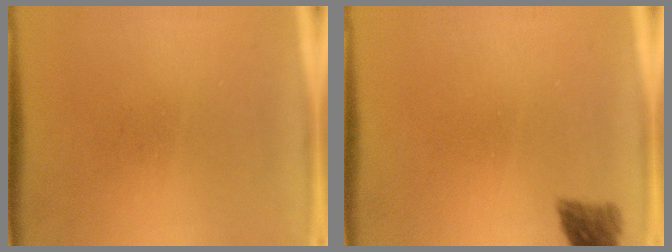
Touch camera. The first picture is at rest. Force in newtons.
{"total": 2.8}